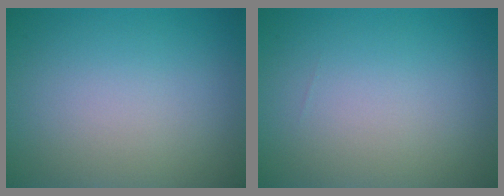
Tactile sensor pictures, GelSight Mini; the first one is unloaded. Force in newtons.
{"total": 0.0}